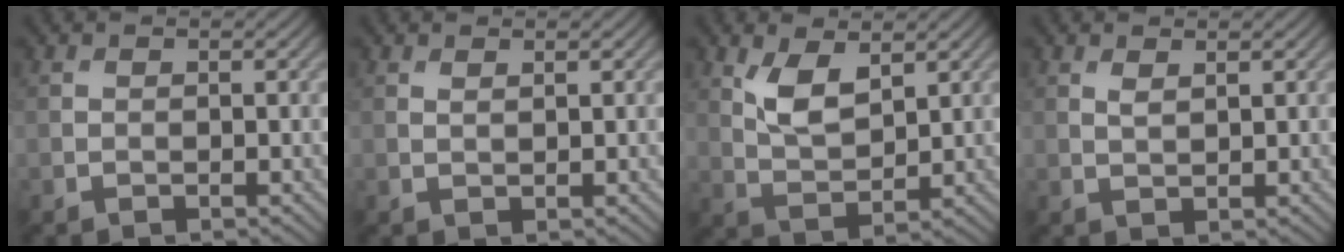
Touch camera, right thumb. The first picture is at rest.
{"total": 0.7, "force": [0.6, 0.1, 0.4], "torque": [-0.007, 0.000, 0.012]}
{"total": 5.5, "force": [2.7, 2.5, 4.1], "torque": [-0.093, -0.008, 0.054]}
{"total": 1.3, "force": [0.9, 0.4, 0.9], "torque": [-0.023, -0.002, 0.020]}